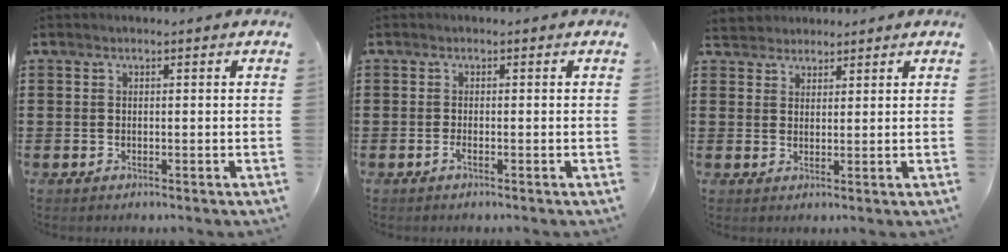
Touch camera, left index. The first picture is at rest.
{"total": 0.7, "force": [-0.4, 0.0, 0.6], "torque": [-0.014, -0.002, -0.006]}
{"total": 2.5, "force": [2.2, 1.1, -0.5], "torque": [0.000, 0.004, 0.044]}